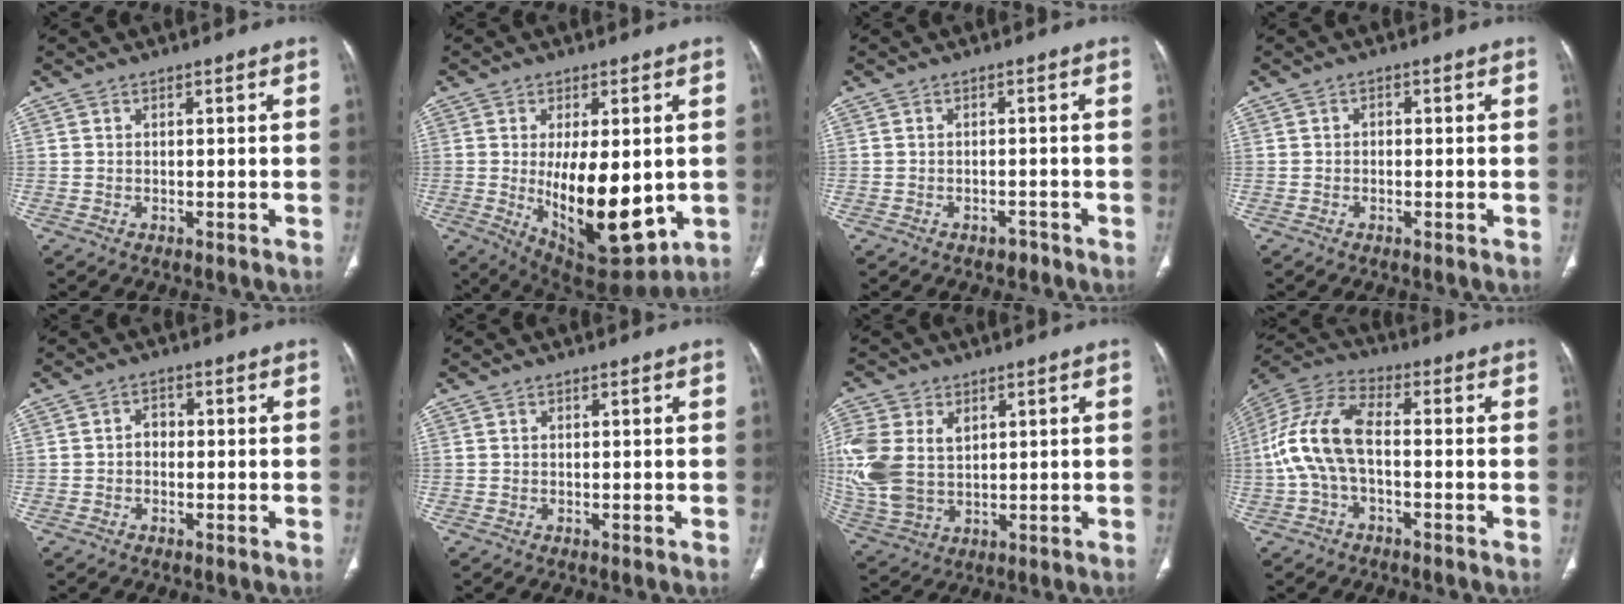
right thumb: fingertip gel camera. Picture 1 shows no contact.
{"total": 18.1, "force": [-1.8, 8.1, 16.0], "torque": [-0.232, -0.029, -0.001]}
{"total": 1.5, "force": [-1.1, 0.9, 0.4], "torque": [-0.004, 0.007, -0.016]}
{"total": 1.0, "force": [-0.2, 0.8, 0.6], "torque": [-0.003, 0.003, -0.007]}
{"total": 2.2, "force": [-0.4, 1.8, 1.3], "torque": [-0.009, 0.010, -0.014]}
{"total": 0.0}
{"total": 15.1, "force": [3.1, 10.6, 10.3], "torque": [-0.249, -0.004, 0.071]}
{"total": 12.4, "force": [-1.3, 6.3, 10.6], "torque": [-0.231, 0.038, -0.033]}